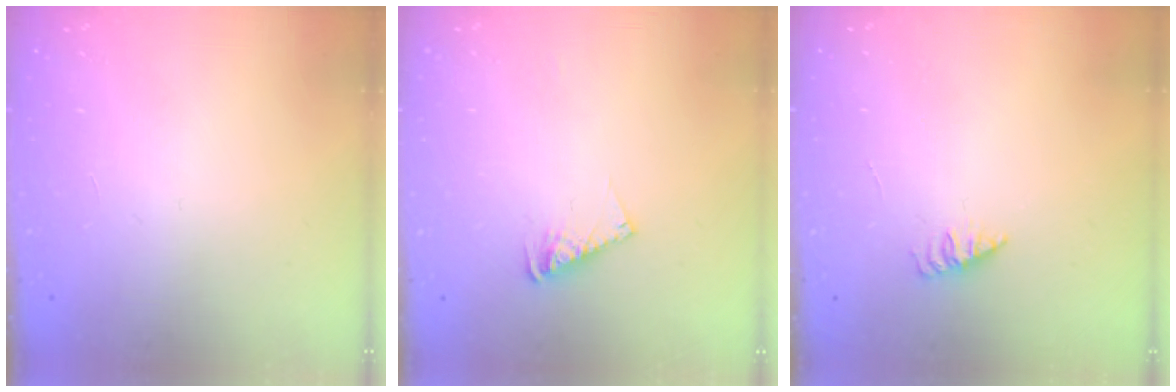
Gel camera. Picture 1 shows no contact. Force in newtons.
{"total": 5.4, "press": 5.4, "slide": 0.4}
{"total": 1.8, "press": 1.8, "slide": 0.4}